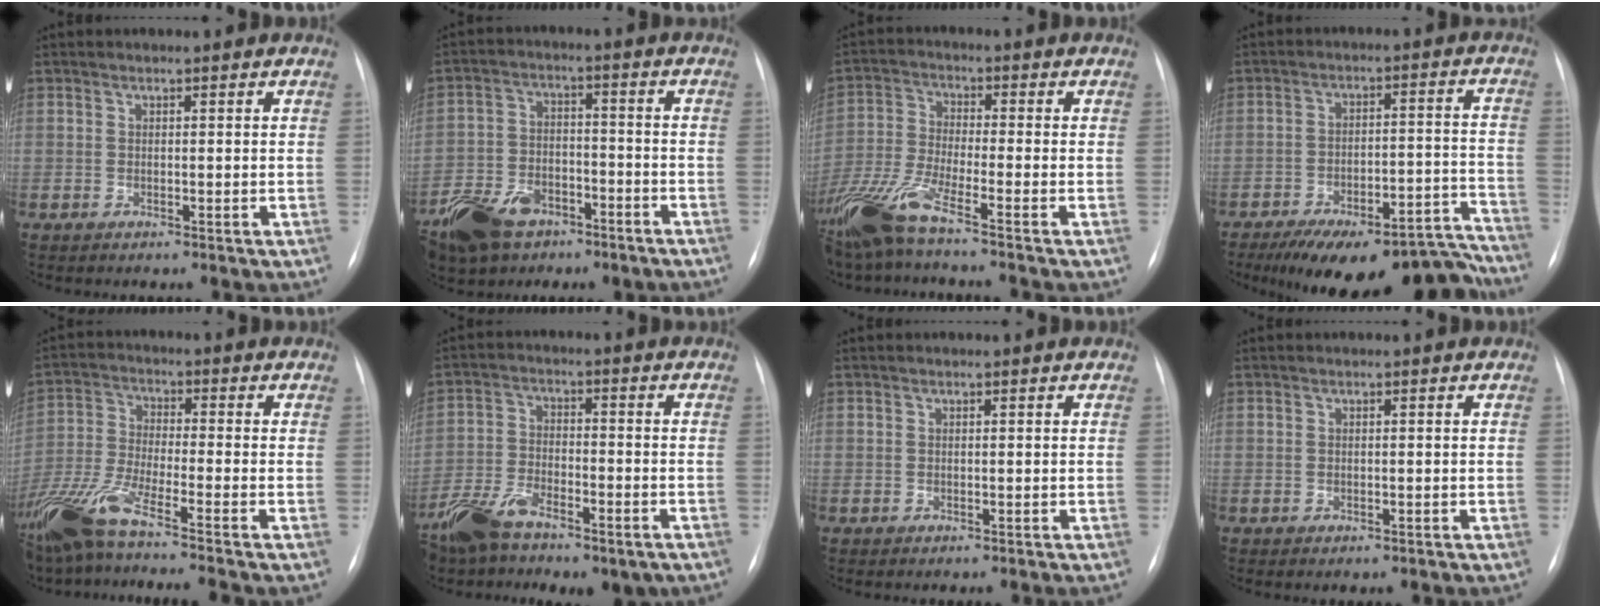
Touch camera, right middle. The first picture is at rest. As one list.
[{"total": 14.5, "force": [-9.0, 8.8, 7.1], "torque": [-0.161, 0.005, -0.148]}, {"total": 10.2, "force": [-7.6, -0.3, 6.8], "torque": [-0.154, -0.033, -0.151]}, {"total": 21.8, "force": [-19.2, 5.4, 8.8], "torque": [-0.085, 0.034, -0.266]}, {"total": 13.8, "force": [-10.6, -0.4, 8.8], "torque": [-0.189, -0.034, -0.194]}, {"total": 11.8, "force": [-8.5, 4.7, 6.7], "torque": [-0.120, 0.001, -0.144]}, {"total": 0.5, "force": [-0.5, 0.0, 0.3], "torque": [-0.002, 0.000, -0.007]}, {"total": 0.0}]